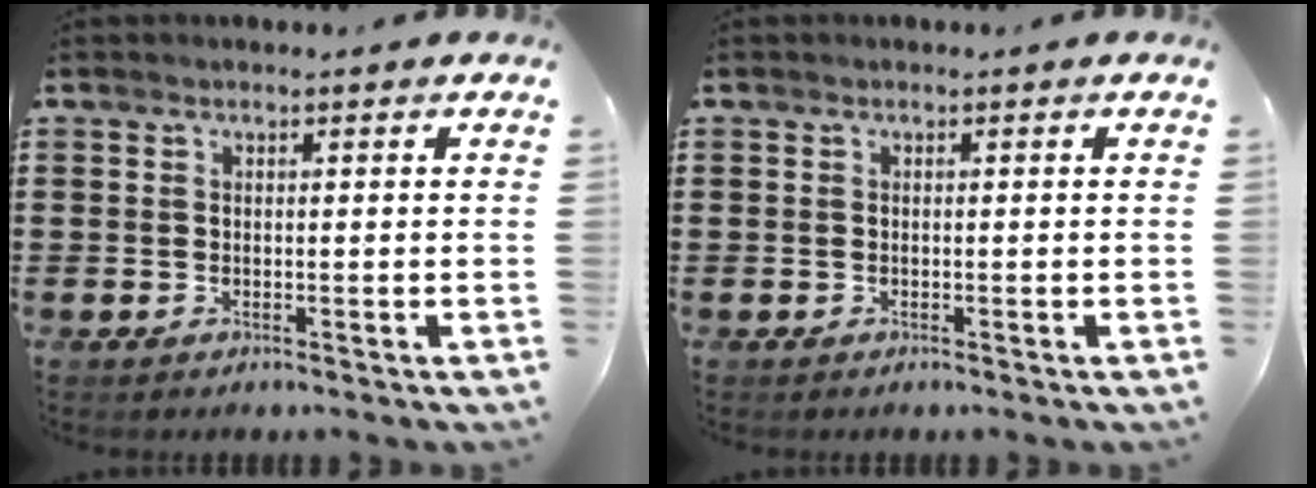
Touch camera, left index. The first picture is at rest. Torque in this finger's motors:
{"motor_torque": [0.00, 0.00, 0.00, -0.01]}